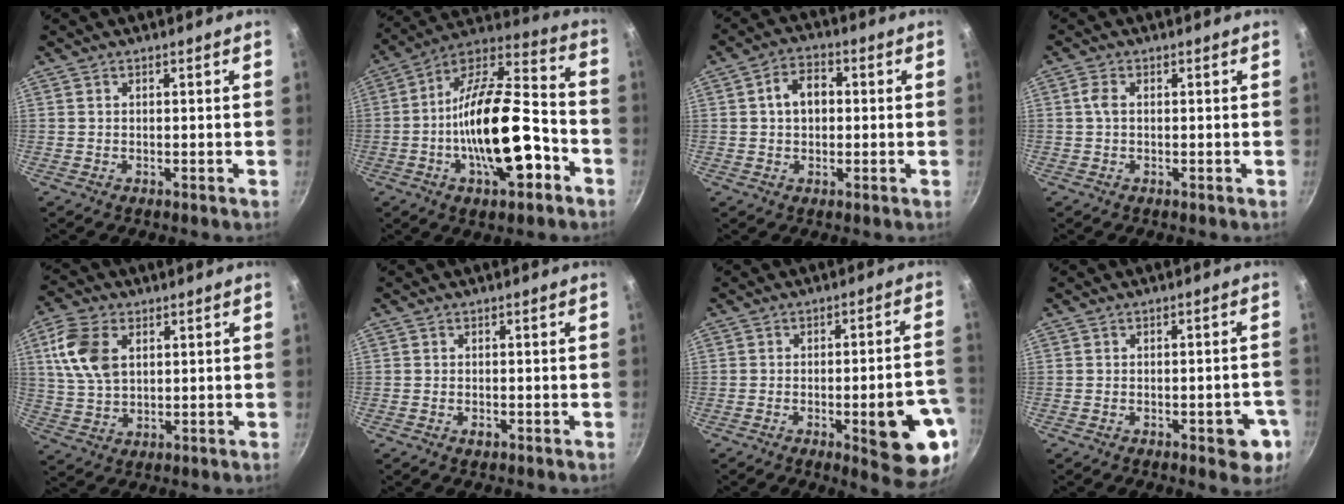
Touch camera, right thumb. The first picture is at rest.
{"total": 22.7, "force": [-6.5, 9.5, 19.5], "torque": [-0.313, 0.045, -0.116]}
{"total": 6.4, "force": [0.6, 4.5, 4.5], "torque": [-0.053, 0.016, 0.004]}
{"total": 2.0, "force": [0.2, 1.1, 1.6], "torque": [-0.039, 0.006, 0.001]}
{"total": 10.6, "force": [3.3, 6.7, 7.5], "torque": [-0.139, -0.003, 0.063]}
{"total": 1.1, "force": [-0.6, 0.7, 0.7], "torque": [-0.013, 0.002, -0.010]}
{"total": 14.9, "force": [-4.9, 4.0, 13.5], "torque": [-0.140, 0.021, -0.059]}
{"total": 6.7, "force": [-2.6, 3.0, 5.4], "torque": [-0.040, 0.016, -0.029]}